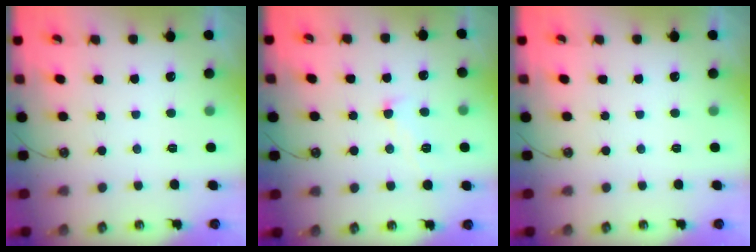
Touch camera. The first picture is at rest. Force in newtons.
{"total": 0.6, "press": 0.0, "slide": 0.6}
{"total": 0.0}